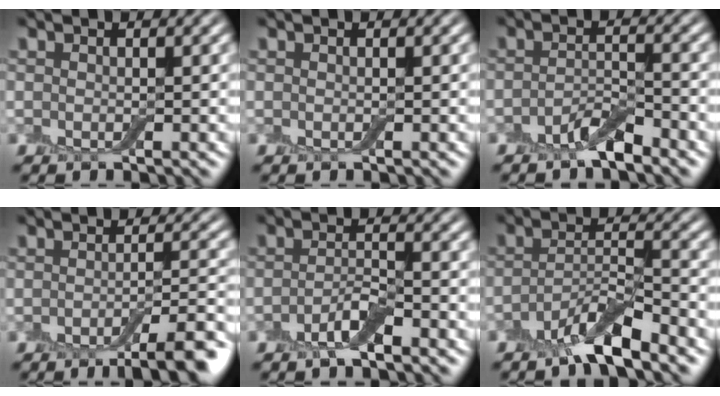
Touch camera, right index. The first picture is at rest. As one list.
[{"total": 0.0}, {"total": 2.8, "force": [-2.1, 0.7, 1.7], "torque": [-0.031, 0.006, -0.043]}, {"total": 6.2, "force": [-3.5, 1.3, 4.9], "torque": [-0.063, 0.002, -0.052]}, {"total": 2.5, "force": [-1.6, 0.6, 1.8], "torque": [-0.036, 0.006, -0.035]}, {"total": 5.1, "force": [-3.8, 1.2, 3.3], "torque": [-0.059, -0.002, -0.076]}]